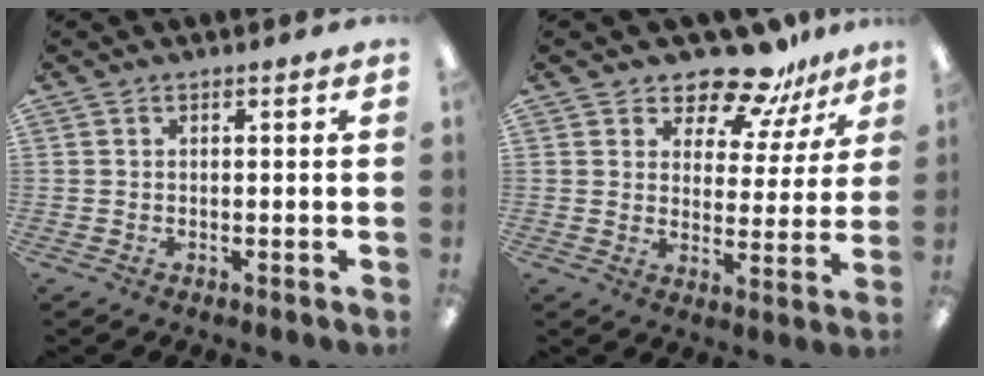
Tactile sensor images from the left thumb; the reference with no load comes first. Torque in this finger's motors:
{"motor_torque": [0.07, 0.08, -0.39, 0.02, 0.07]}